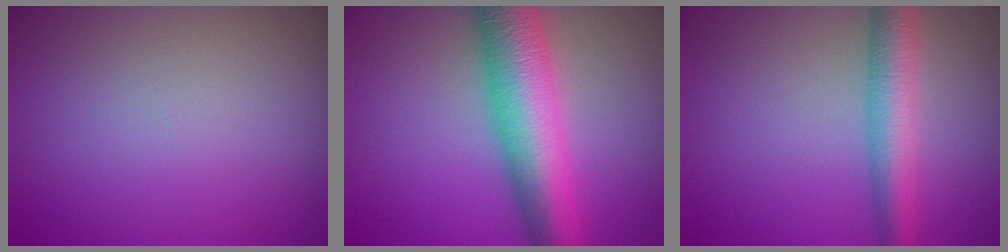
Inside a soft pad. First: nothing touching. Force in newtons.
{"total": 9.7, "press": 9.7, "slide": 0.2}
{"total": 5.1, "press": 5.1, "slide": 0.1}